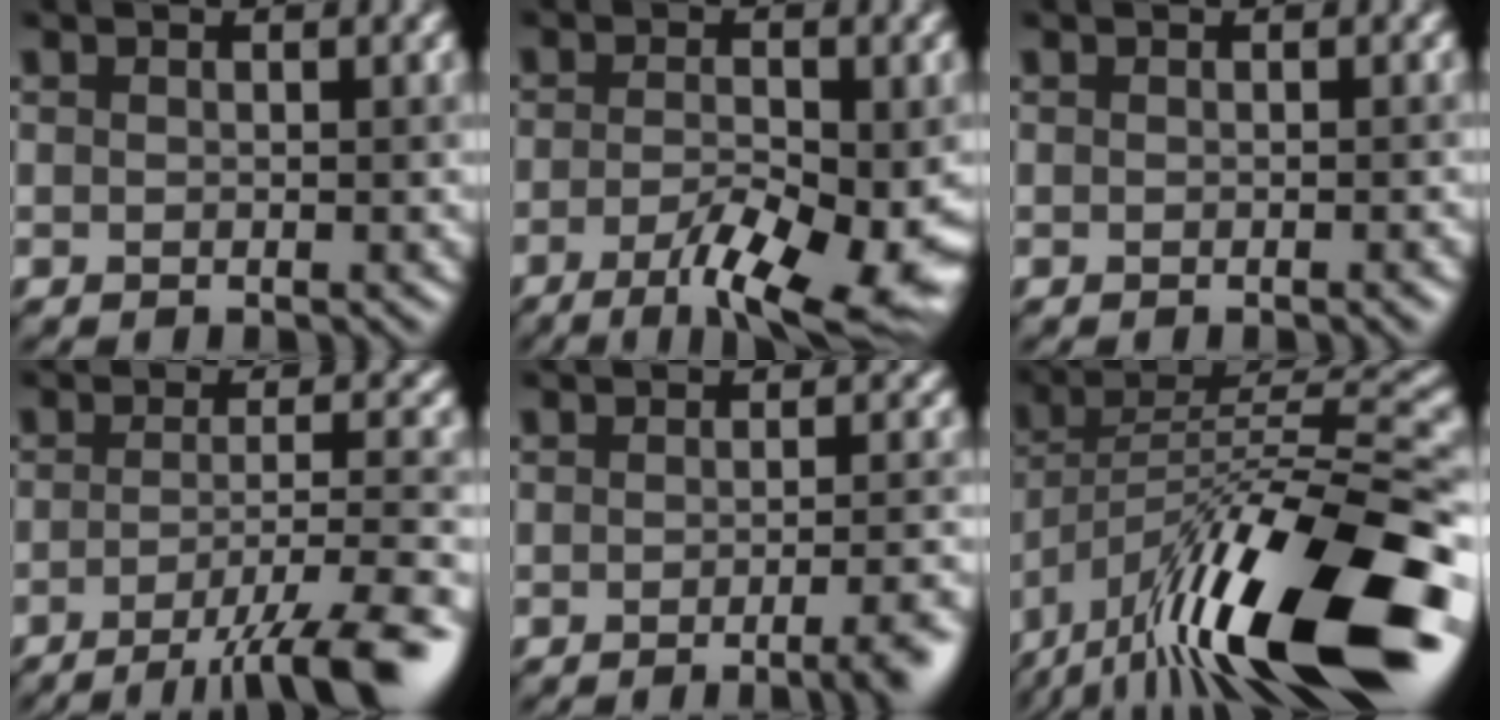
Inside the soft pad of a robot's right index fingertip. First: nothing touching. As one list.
[{"total": 8.5, "force": [-3.7, 2.1, 7.3], "torque": [-0.122, -0.013, -0.057]}, {"total": 0.9, "force": [-0.4, 0.1, 0.8], "torque": [-0.007, 0.002, -0.006]}, {"total": 9.6, "force": [-5.6, 1.8, 7.5], "torque": [-0.103, 0.001, -0.082]}, {"total": 4.6, "force": [-2.2, 1.2, 3.8], "torque": [-0.033, -0.001, -0.028]}, {"total": 17.3, "force": [-9.6, 5.3, 13.4], "torque": [-0.221, 0.013, -0.173]}]